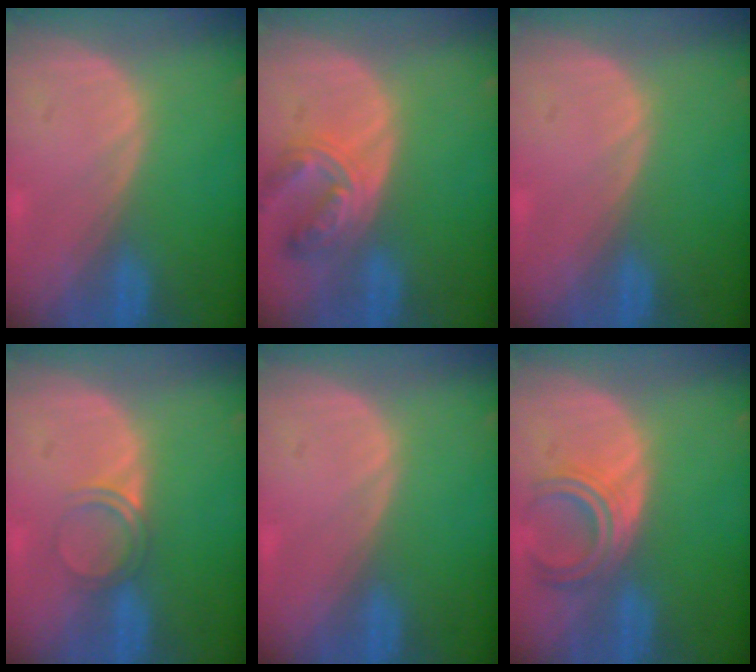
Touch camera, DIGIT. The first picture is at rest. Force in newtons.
{"total": 7.1, "press": 6.4, "slide": 3.2}
{"total": 0.0}
{"total": 2.9, "press": 2.6, "slide": 1.1}
{"total": 0.0}
{"total": 4.7, "press": 4.7, "slide": 0.4}